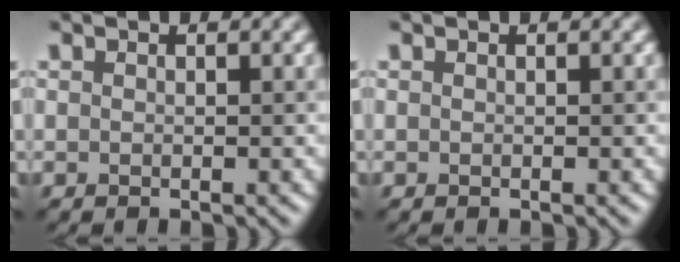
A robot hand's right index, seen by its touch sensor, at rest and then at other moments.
{"total": 0.0}